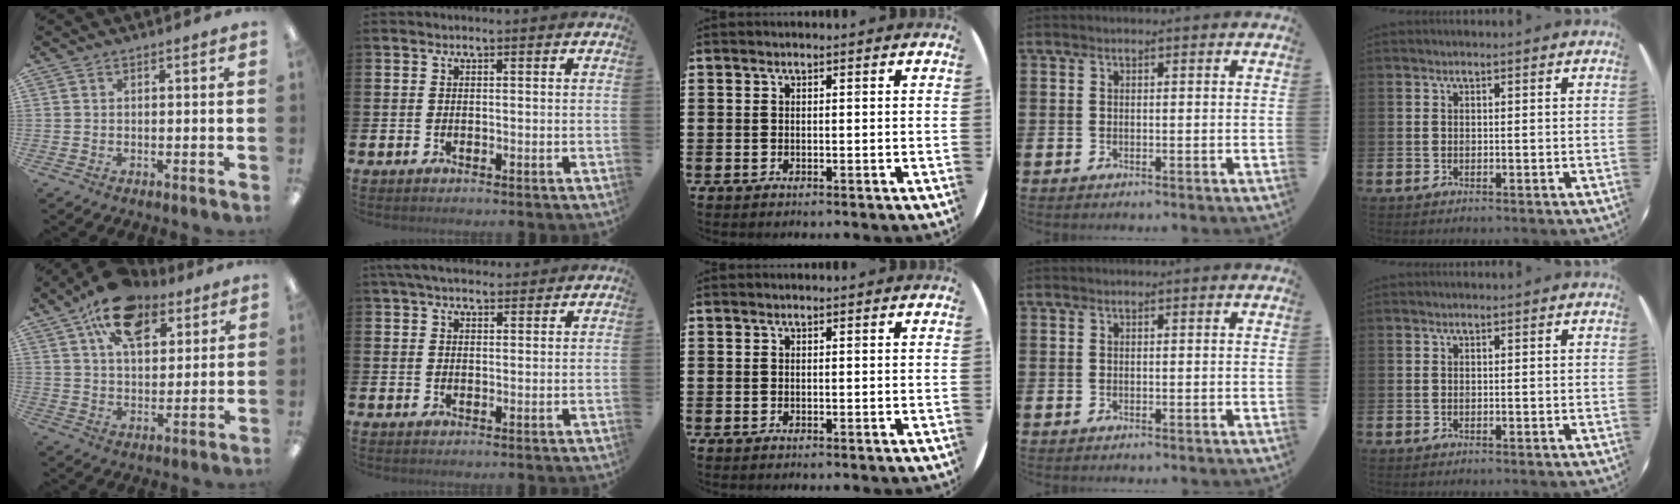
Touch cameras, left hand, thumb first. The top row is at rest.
{"thumb": {"total": 15.7, "force": [9.8, 8.5, 8.9], "torque": [-0.150, -0.035, 0.177]}, "index": {"total": 4.3, "force": [3.7, 1.6, 1.4], "torque": [-0.024, -0.012, 0.067]}}